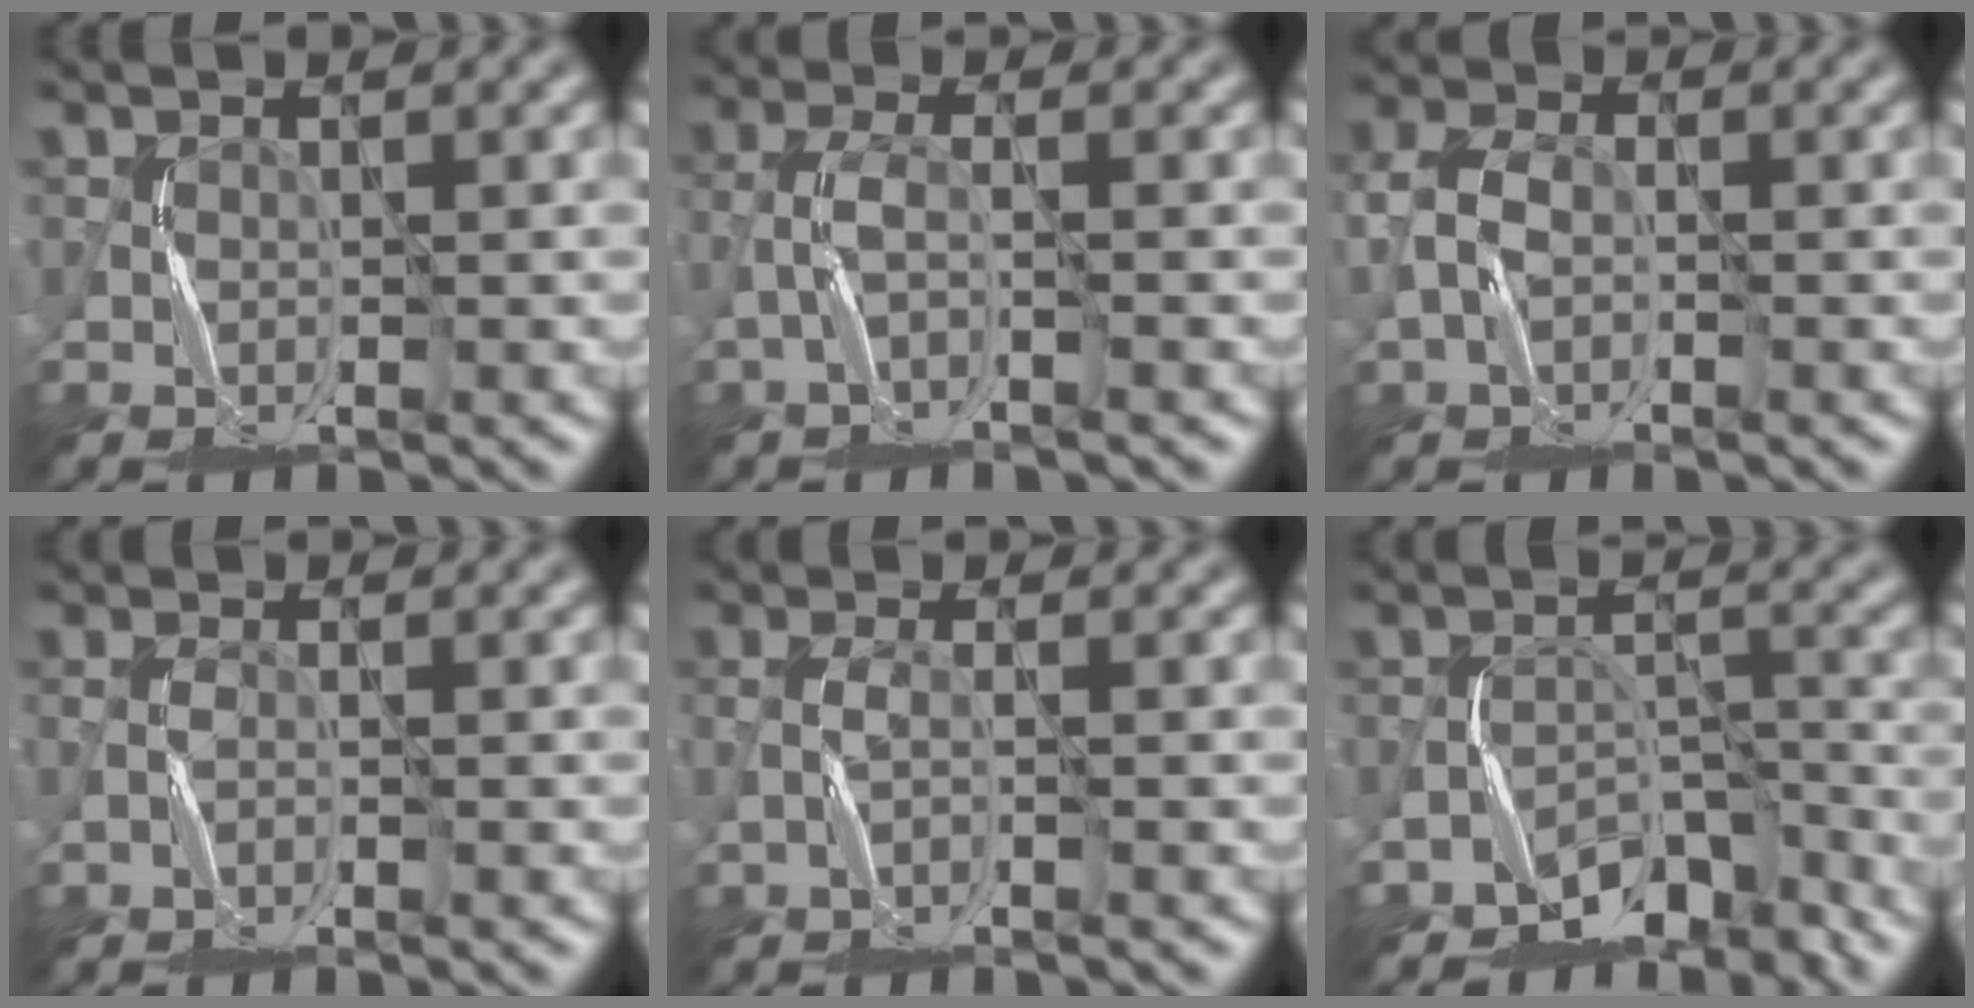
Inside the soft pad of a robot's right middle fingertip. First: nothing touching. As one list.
[{"total": 1.9, "force": [-1.4, 0.1, 1.3], "torque": [-0.028, 0.009, -0.034]}, {"total": 3.0, "force": [-1.0, 1.9, 2.1], "torque": [-0.048, 0.007, -0.027]}, {"total": 1.1, "force": [-1.1, -0.1, 0.2], "torque": [-0.004, 0.005, -0.024]}, {"total": 1.3, "force": [-1.1, -0.1, 0.6], "torque": [-0.012, 0.007, -0.027]}, {"total": 5.8, "force": [-5.3, 2.3, 1.1], "torque": [0.006, -0.001, -0.096]}]